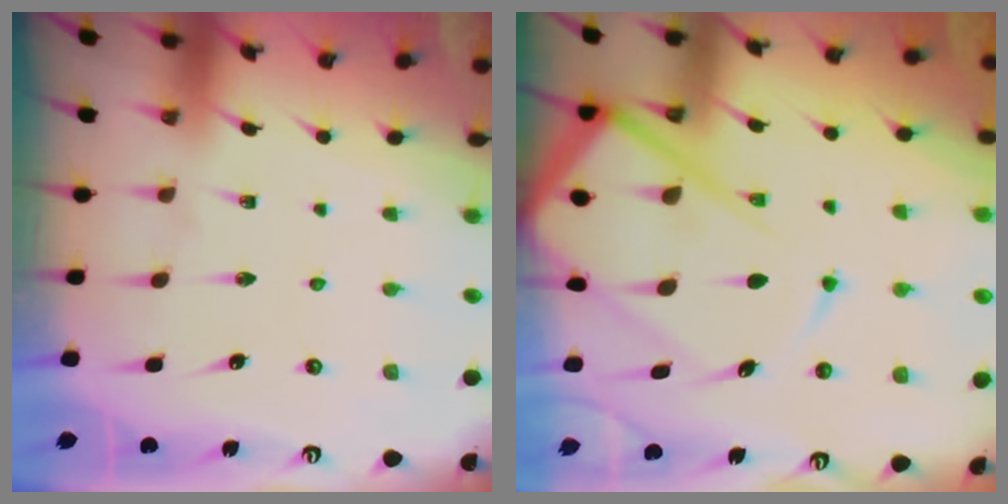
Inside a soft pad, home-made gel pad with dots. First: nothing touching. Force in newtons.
{"total": 17.1, "press": 17.0, "slide": 1.8}